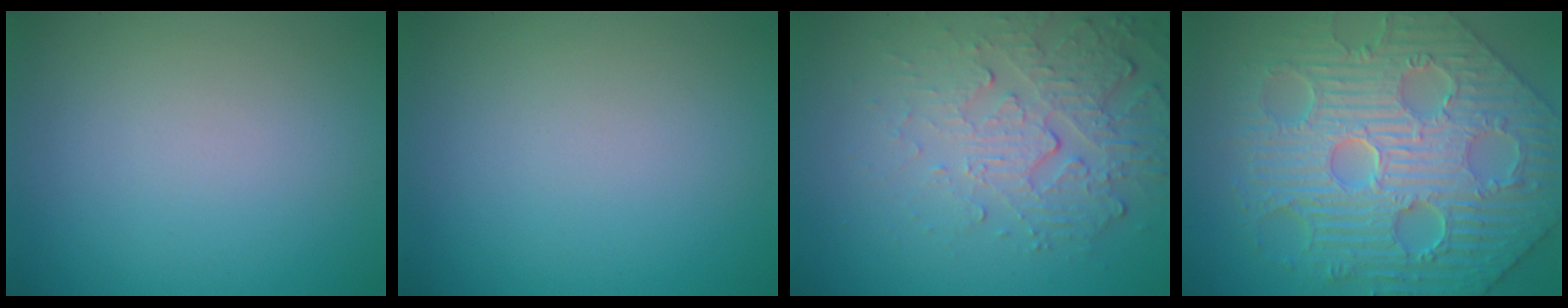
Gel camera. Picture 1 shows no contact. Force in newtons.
{"total": 0.0}
{"total": 5.2, "press": 3.5, "slide": 3.9}
{"total": 10.1, "press": 7.9, "slide": 6.2}